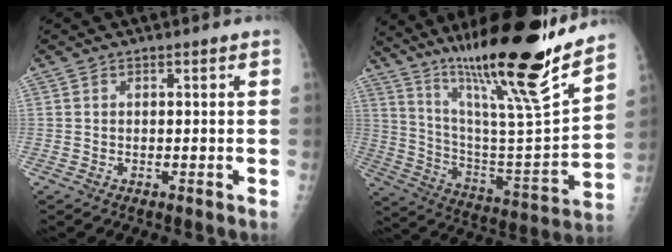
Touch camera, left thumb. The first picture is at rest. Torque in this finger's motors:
{"motor_torque": [1.50, -0.64, 1.34, -1.42, 0.44]}